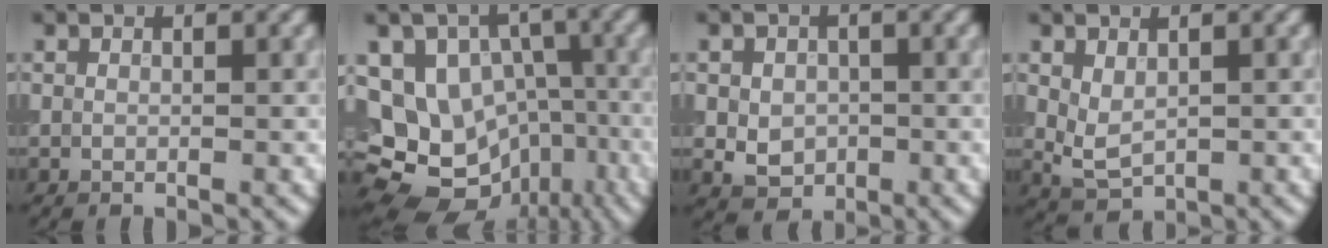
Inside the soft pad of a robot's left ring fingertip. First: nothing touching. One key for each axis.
{"total": 16.0, "fx": -4.8, "fy": 13.4, "fz": 7.3, "tx": -0.140, "ty": 0.001, "tz": -0.058}
{"total": 3.4, "fx": -0.4, "fy": 2.7, "fz": 1.9, "tx": -0.033, "ty": -0.003, "tz": -0.006}
{"total": 2.2, "fx": 0.5, "fy": 1.4, "fz": 1.7, "tx": -0.035, "ty": -0.003, "tz": 0.018}